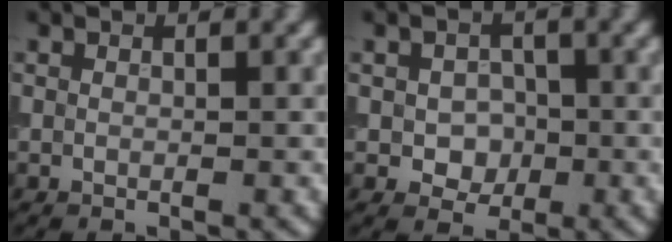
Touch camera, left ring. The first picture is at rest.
{"total": 2.8, "force": [-0.4, 2.3, 1.5], "torque": [-0.022, -0.004, -0.012]}